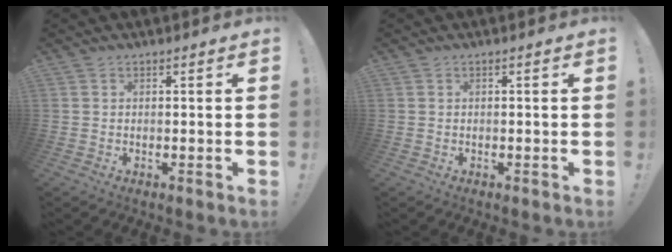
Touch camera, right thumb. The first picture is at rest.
{"total": 0.0}